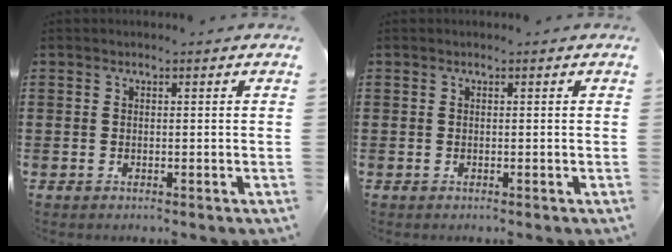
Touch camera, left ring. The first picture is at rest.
{"total": 0.0}